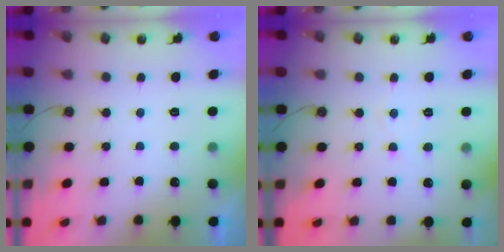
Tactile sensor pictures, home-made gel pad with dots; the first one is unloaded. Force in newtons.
{"total": 4.3, "press": 4.2, "slide": 0.6}